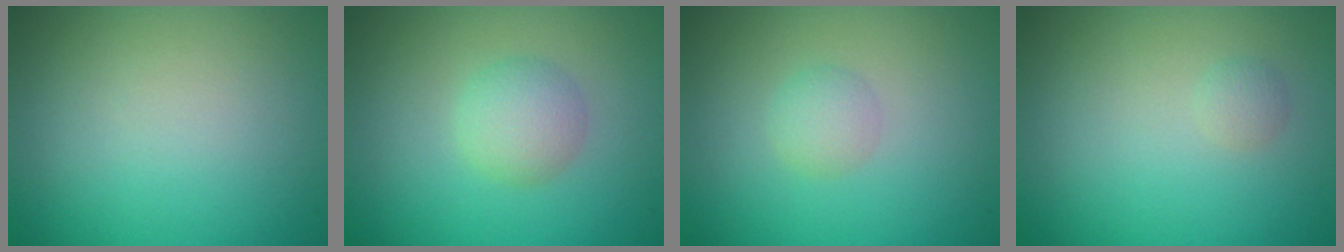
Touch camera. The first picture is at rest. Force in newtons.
{"total": 2.4, "press": 2.4, "slide": 0.1}
{"total": 1.5, "press": 1.5, "slide": 0.1}
{"total": 0.7, "press": 0.7, "slide": 0.0}